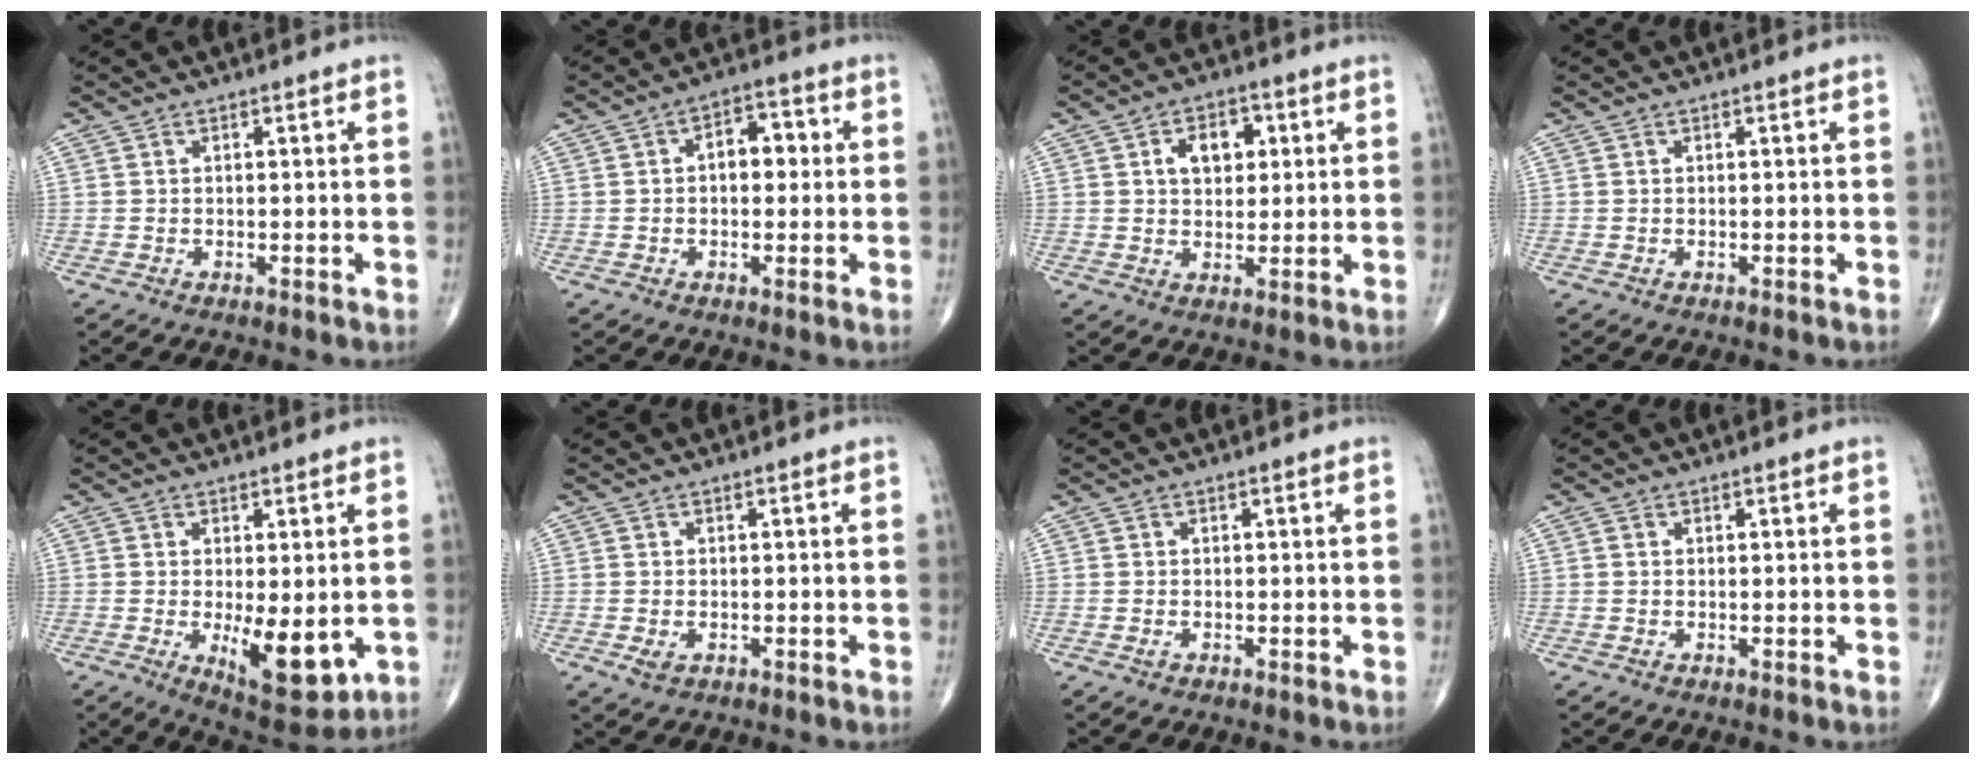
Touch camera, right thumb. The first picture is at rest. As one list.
[{"total": 6.2, "force": [0.5, 3.8, 4.8], "torque": [-0.048, 0.017, 0.000]}, {"total": 7.0, "force": [1.9, 4.6, 4.9], "torque": [-0.050, 0.001, 0.027]}, {"total": 0.0}, {"total": 10.5, "force": [-2.0, 4.2, 9.5], "torque": [-0.120, -0.025, -0.016]}, {"total": 1.9, "force": [-0.7, 1.2, 1.3], "torque": [-0.023, -0.002, -0.009]}, {"total": 0.8, "force": [-0.4, 0.4, 0.5], "torque": [-0.010, 0.001, -0.008]}, {"total": 0.0}]